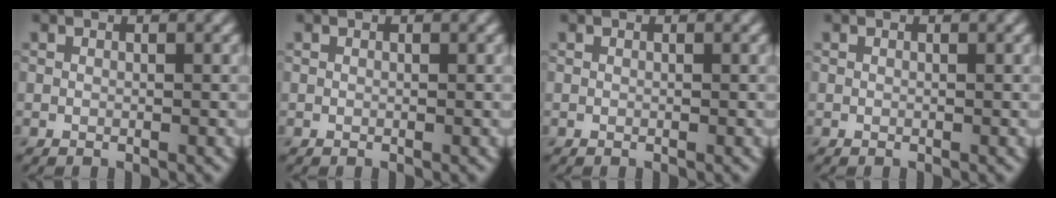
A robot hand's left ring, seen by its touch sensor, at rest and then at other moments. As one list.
[{"total": 0.0}, {"total": 0.0}, {"total": 0.0}]